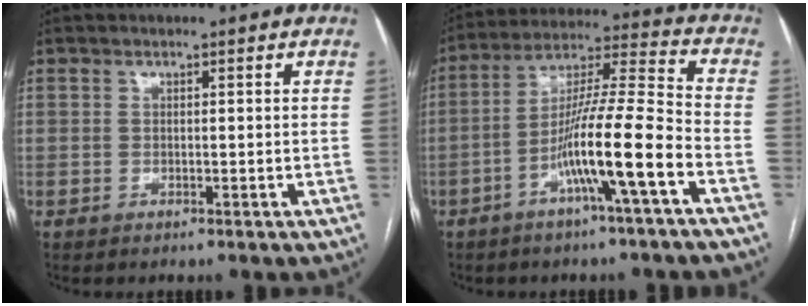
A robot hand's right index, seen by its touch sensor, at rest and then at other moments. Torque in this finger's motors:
{"motor_torque": [2.14, 0.00, 1.05, 0.21]}